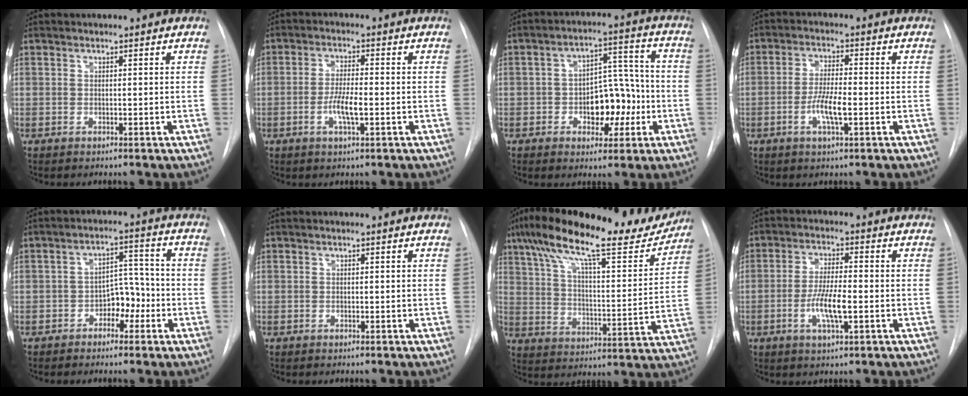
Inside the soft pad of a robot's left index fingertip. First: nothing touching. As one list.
[{"total": 4.6, "force": [-1.4, 0.7, 4.3], "torque": [-0.084, -0.004, -0.027]}, {"total": 9.3, "force": [-2.5, 5.3, 7.2], "torque": [-0.102, 0.030, -0.034]}, {"total": 5.3, "force": [-1.7, 0.8, 5.0], "torque": [-0.100, -0.004, -0.033]}, {"total": 5.3, "force": [-2.5, 3.1, 3.5], "torque": [-0.047, 0.020, -0.043]}, {"total": 0.0}, {"total": 20.6, "force": [16.8, 2.9, 11.6], "torque": [-0.208, 0.016, 0.265]}, {"total": 6.5, "force": [-1.8, 1.1, 6.1], "torque": [-0.120, -0.006, -0.034]}]